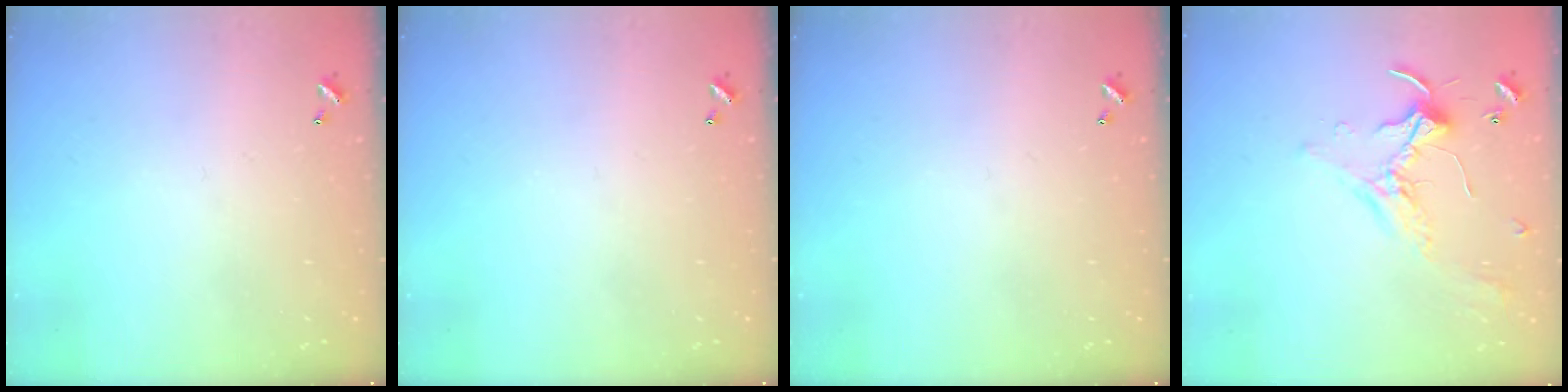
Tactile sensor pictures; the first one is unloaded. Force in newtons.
{"total": 0.0}
{"total": 0.0}
{"total": 1.8, "press": 1.8, "slide": 0.2}